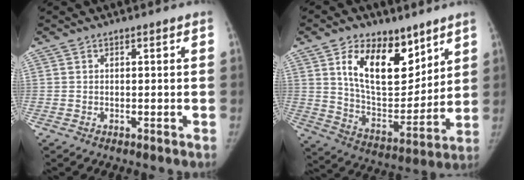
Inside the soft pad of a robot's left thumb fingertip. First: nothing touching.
{"total": 17.7, "force": [9.2, 10.1, 11.3], "torque": [-0.135, -0.062, 0.170]}